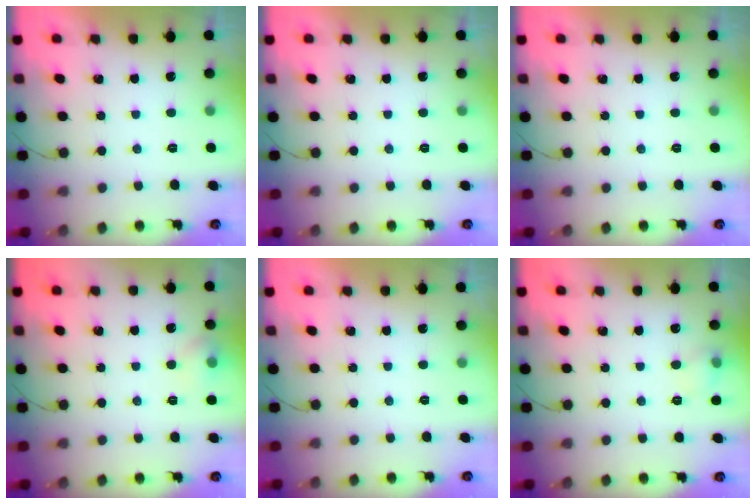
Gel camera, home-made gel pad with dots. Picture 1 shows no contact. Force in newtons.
{"total": 0.0}
{"total": 0.0}
{"total": 5.6, "press": 5.3, "slide": 1.8}
{"total": 0.0}
{"total": 6.0, "press": 5.8, "slide": 1.5}